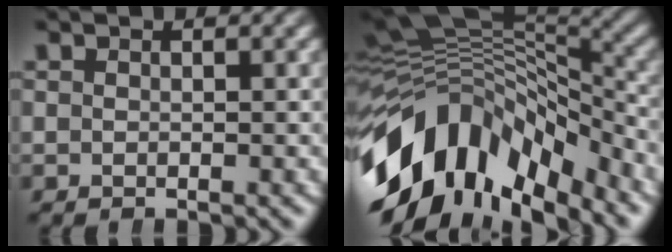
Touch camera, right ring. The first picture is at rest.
{"total": 14.2, "force": [-4.8, 9.6, 9.3], "torque": [-0.166, -0.027, -0.065]}